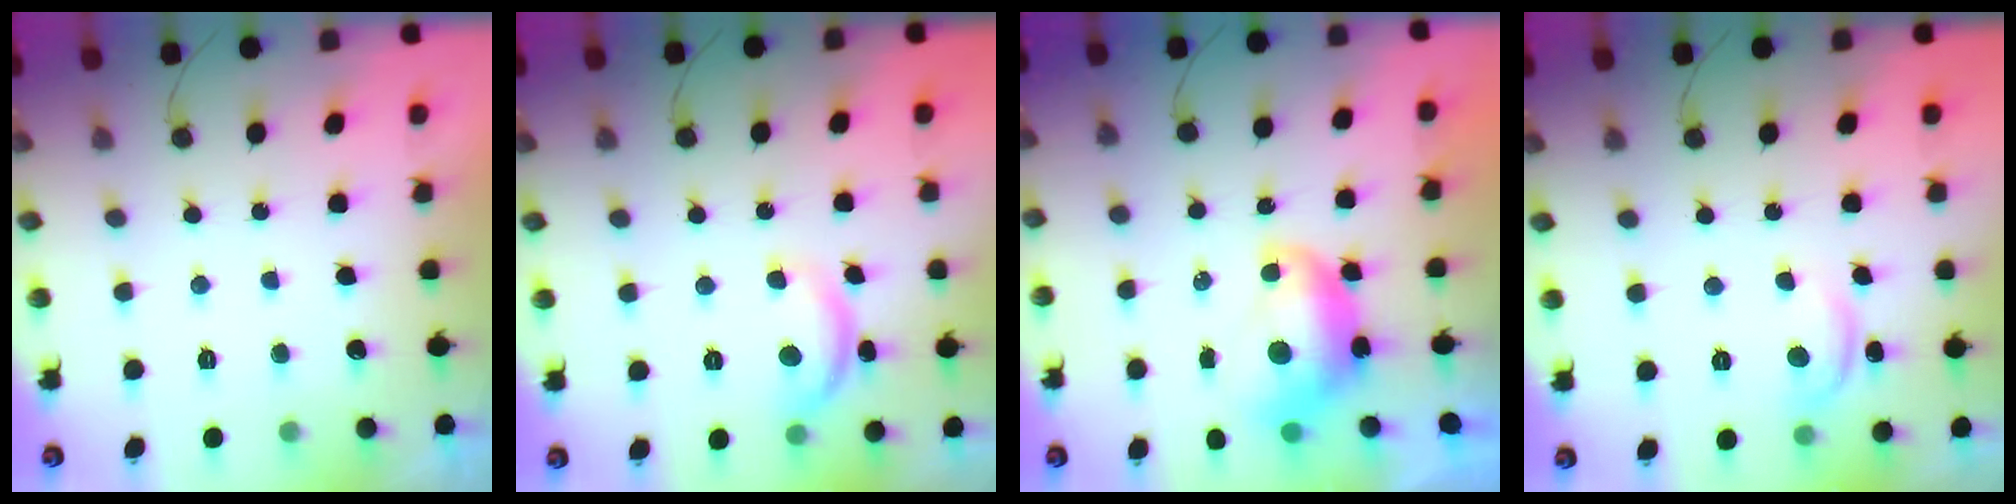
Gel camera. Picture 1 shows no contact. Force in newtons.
{"total": 10.5, "press": 10.5, "slide": 0.5}
{"total": 8.5, "press": 8.4, "slide": 0.9}
{"total": 8.4, "press": 8.4, "slide": 0.6}